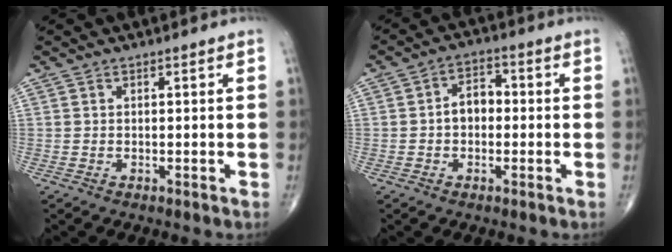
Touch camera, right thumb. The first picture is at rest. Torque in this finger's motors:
{"motor_torque": [0.41, 0.50, 0.38, -0.13, -0.01]}